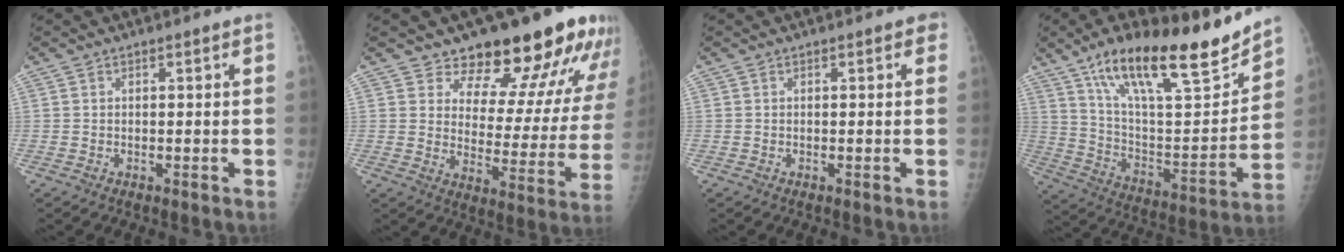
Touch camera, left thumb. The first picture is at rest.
{"total": 18.1, "force": [14.8, 6.9, 7.9], "torque": [-0.054, -0.102, 0.188]}
{"total": 0.9, "force": [0.3, 0.5, 0.6], "torque": [0.001, 0.002, 0.000]}
{"total": 25.9, "force": [18.0, 7.0, 17.3], "torque": [-0.247, -0.061, 0.304]}